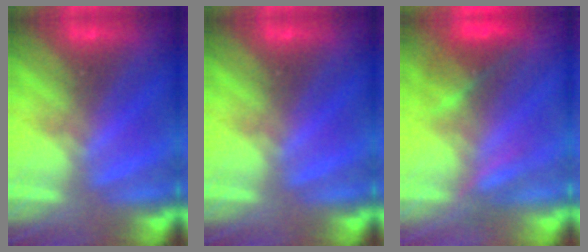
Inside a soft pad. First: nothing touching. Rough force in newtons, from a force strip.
{"total": 0.0}
{"total": 3.0}